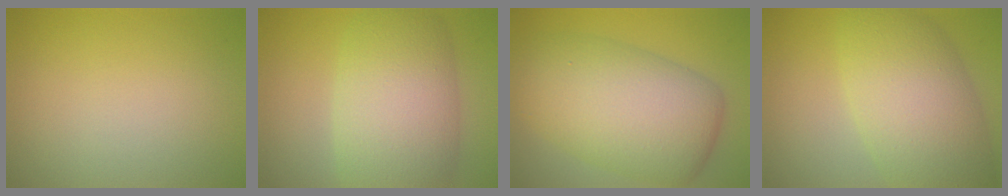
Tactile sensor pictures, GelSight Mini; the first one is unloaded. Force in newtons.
{"total": 9.1, "press": 9.1, "slide": 0.3}
{"total": 10.3, "press": 10.3, "slide": 0.2}
{"total": 8.7, "press": 8.7, "slide": 0.3}